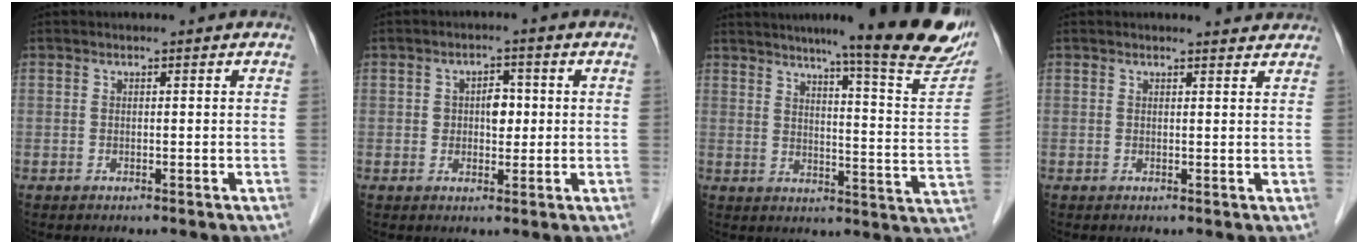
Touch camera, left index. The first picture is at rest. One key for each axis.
{"total": 3.4, "fx": 0.3, "fy": 2.2, "fz": 2.6, "tx": -0.038, "ty": 0.010, "tz": 0.006}
{"total": 20.8, "fx": 16.9, "fy": -0.2, "fz": 12.1, "tx": -0.155, "ty": -0.054, "tz": 0.205}
{"total": 2.3, "fx": 2.3, "fy": 0.3, "fz": 0.1, "tx": -0.009, "ty": -0.003, "tz": 0.020}